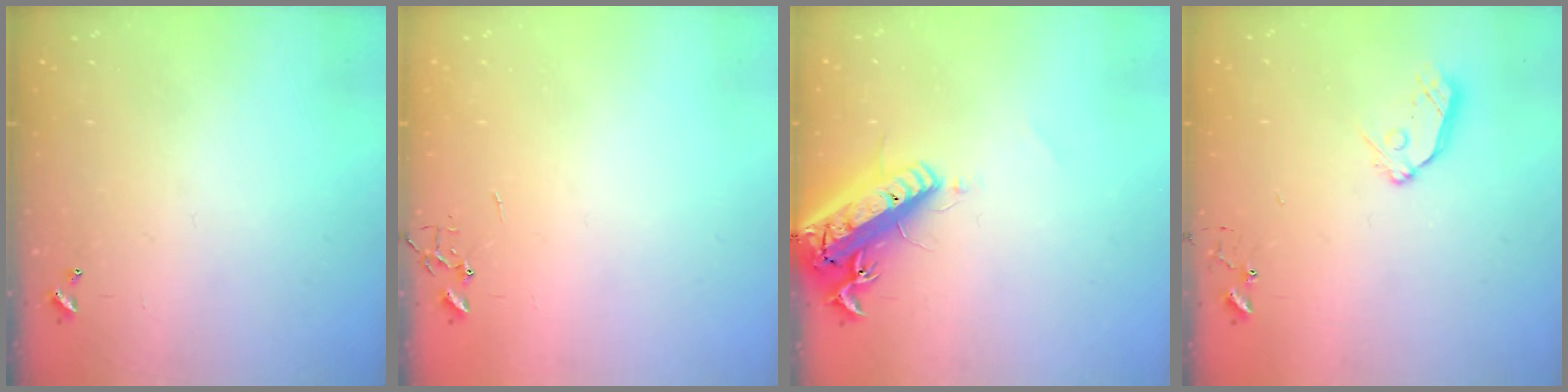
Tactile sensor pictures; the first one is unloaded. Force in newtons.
{"total": 0.0}
{"total": 20.7, "press": 20.3, "slide": 4.2}
{"total": 8.4, "press": 8.4, "slide": 0.7}